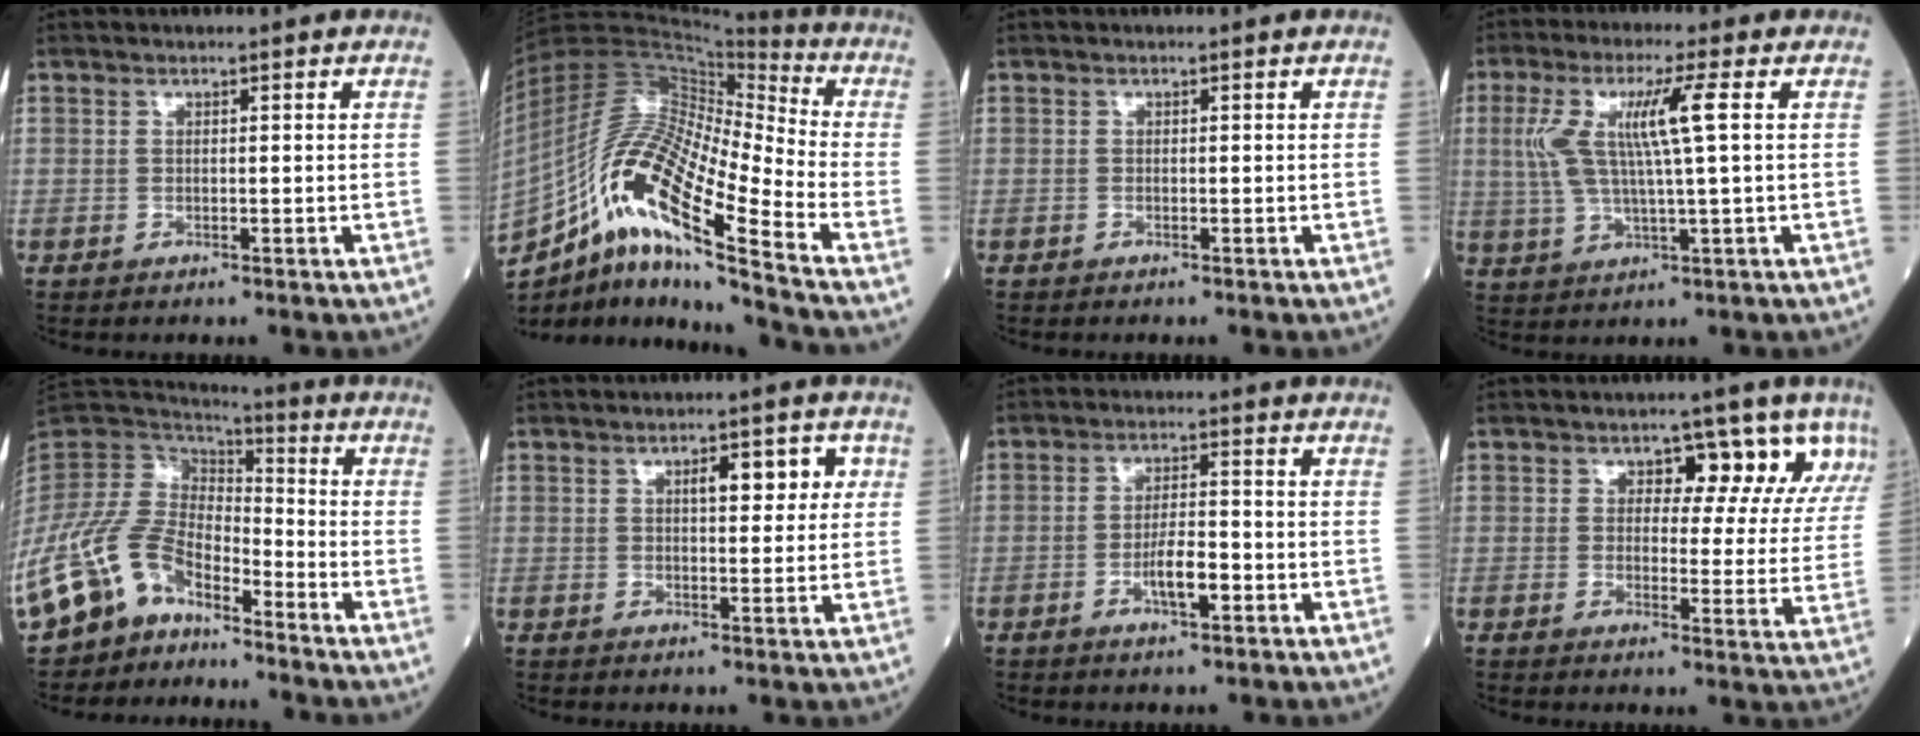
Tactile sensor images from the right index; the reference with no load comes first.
{"total": 19.9, "force": [-11.8, 2.0, 15.8], "torque": [-0.331, -0.005, -0.212]}
{"total": 0.0}
{"total": 8.9, "force": [2.0, 0.1, 8.7], "torque": [-0.192, 0.012, 0.042]}
{"total": 14.5, "force": [-10.4, 7.4, 7.0], "torque": [-0.158, 0.026, -0.203]}
{"total": 5.6, "force": [2.0, 2.2, 4.8], "torque": [-0.062, 0.013, 0.026]}
{"total": 4.7, "force": [-1.8, 1.0, 4.2], "torque": [-0.076, 0.002, -0.031]}
{"total": 9.0, "force": [4.8, 4.6, 6.1], "torque": [-0.056, 0.007, 0.049]}